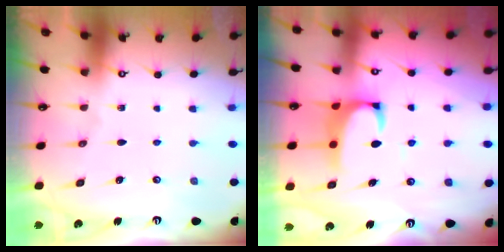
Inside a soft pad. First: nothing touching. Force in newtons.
{"total": 2.3, "press": 2.1, "slide": 0.9}